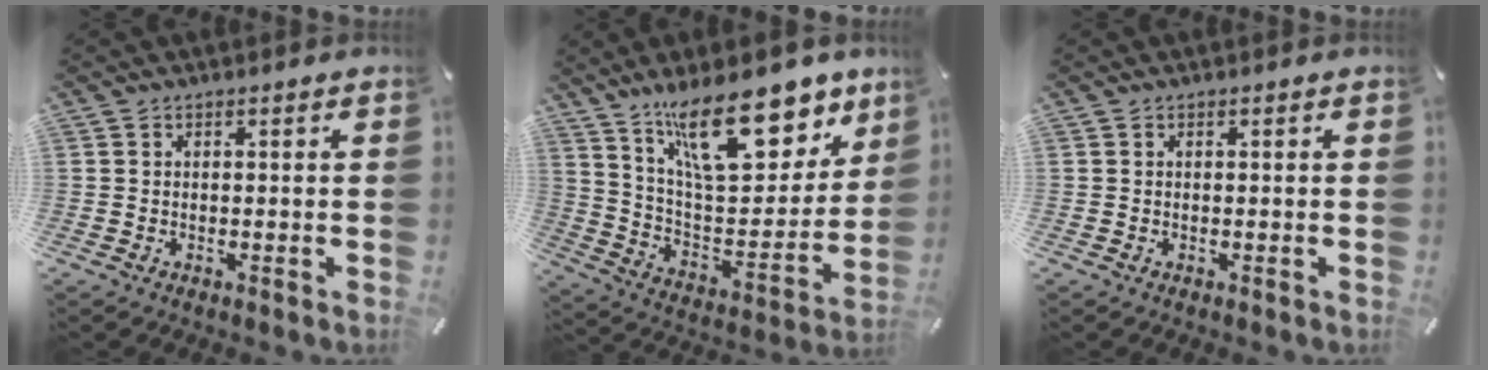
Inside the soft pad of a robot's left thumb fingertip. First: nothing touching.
{"total": 24.8, "force": [15.5, 11.0, 15.9], "torque": [-0.237, -0.096, 0.269]}
{"total": 0.0}